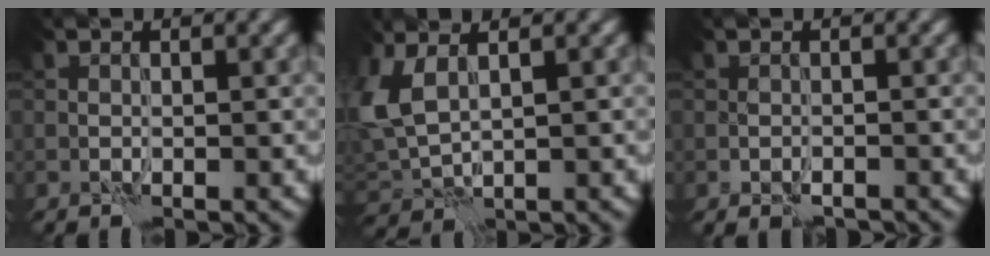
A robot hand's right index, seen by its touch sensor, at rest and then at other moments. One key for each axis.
{"total": 5.8, "fx": 1.7, "fy": 3.5, "fz": 4.4, "tx": -0.120, "ty": -0.003, "tz": 0.038}
{"total": 1.3, "fx": -0.8, "fy": 0.7, "fz": 0.6, "tx": -0.013, "ty": -0.002, "tz": -0.014}